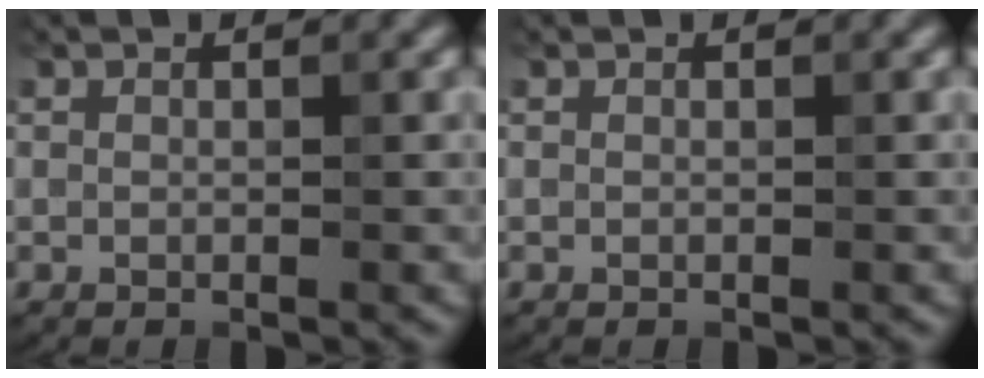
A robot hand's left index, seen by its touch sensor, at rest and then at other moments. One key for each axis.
{"total": 0.0}